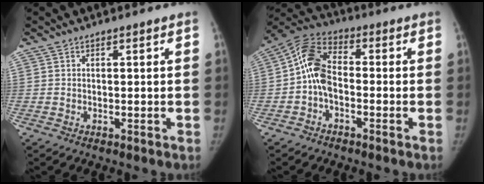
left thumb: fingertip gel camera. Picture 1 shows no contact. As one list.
[{"total": 8.7, "force": [-1.4, 5.4, 6.6], "torque": [-0.122, 0.031, -0.041]}]